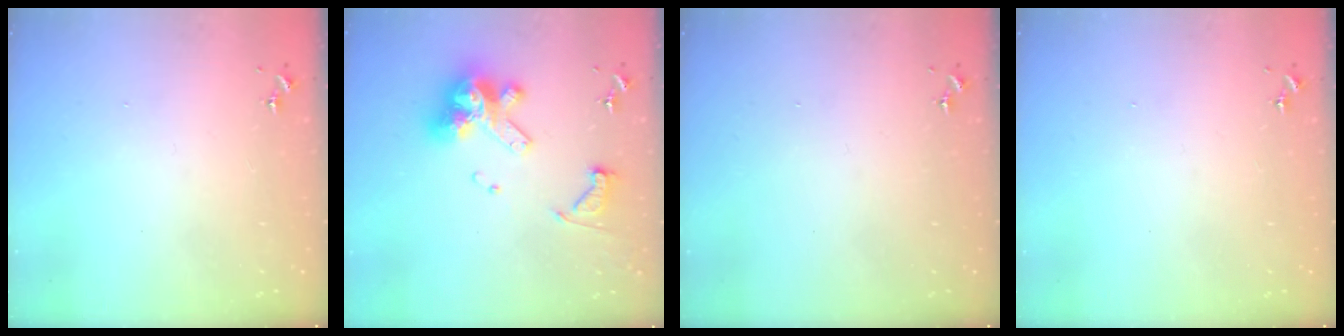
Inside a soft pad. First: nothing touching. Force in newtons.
{"total": 16.1, "press": 16.0, "slide": 2.0}
{"total": 0.0}
{"total": 0.0}